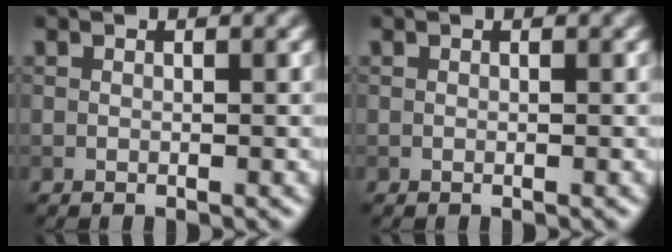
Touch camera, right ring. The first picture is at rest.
{"total": 0.0}